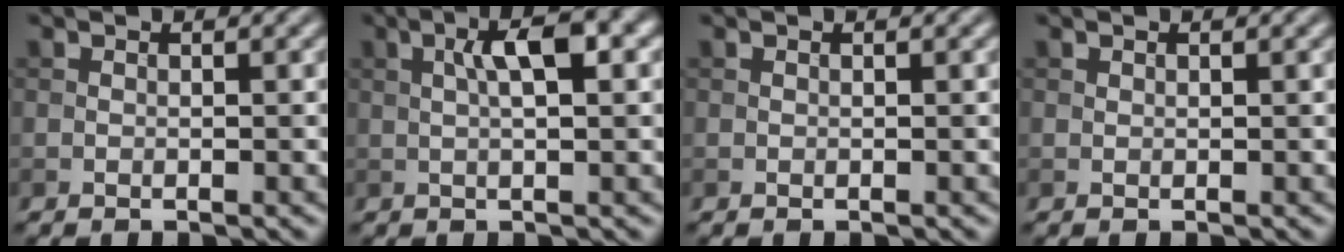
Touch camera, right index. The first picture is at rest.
{"total": 4.2, "force": [1.0, 1.0, 3.9], "torque": [-0.070, 0.009, 0.014]}
{"total": 0.0}
{"total": 0.0}